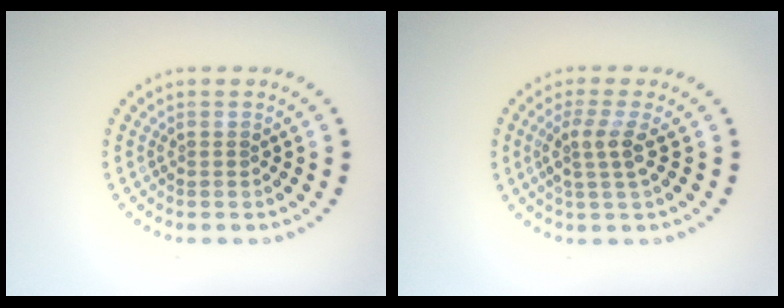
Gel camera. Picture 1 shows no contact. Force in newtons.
{"total": 2.5, "press": 1.9, "slide": 1.6}